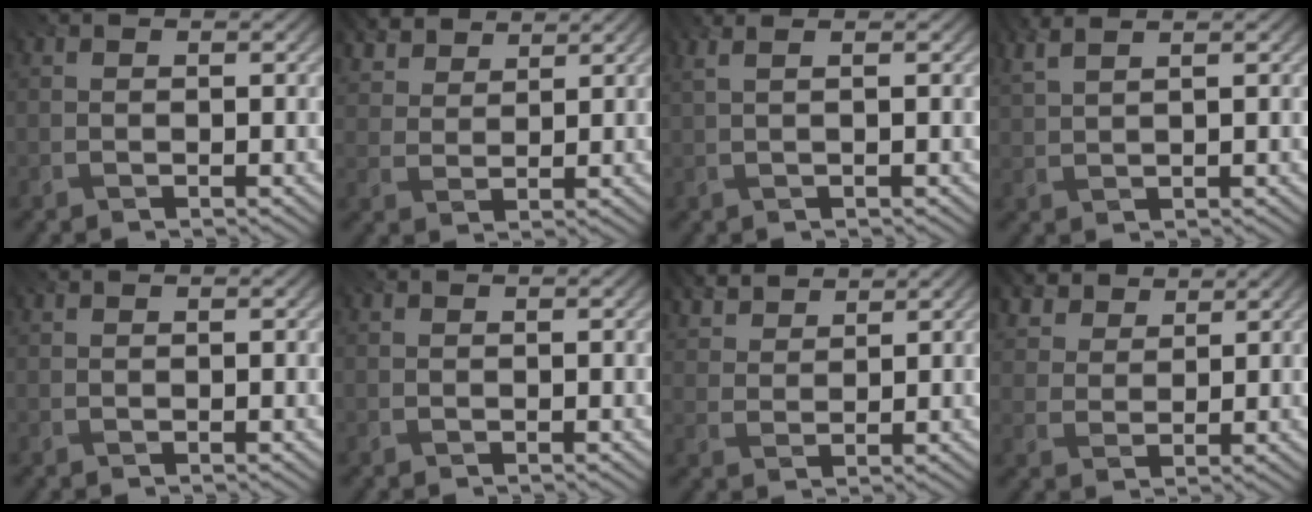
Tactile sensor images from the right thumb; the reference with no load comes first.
{"total": 4.8, "force": [4.1, 1.9, 1.8], "torque": [-0.052, 0.004, 0.082]}
{"total": 2.6, "force": [1.1, 0.6, 2.3], "torque": [-0.014, 0.019, -0.017]}
{"total": 3.7, "force": [2.7, 0.7, 2.4], "torque": [-0.040, 0.016, 0.028]}
{"total": 0.0}
{"total": 0.0}
{"total": 4.8, "force": [4.3, 1.3, 1.7], "torque": [-0.047, 0.000, 0.089]}
{"total": 5.4, "force": [4.2, 2.6, 2.3], "torque": [-0.063, 0.008, 0.076]}